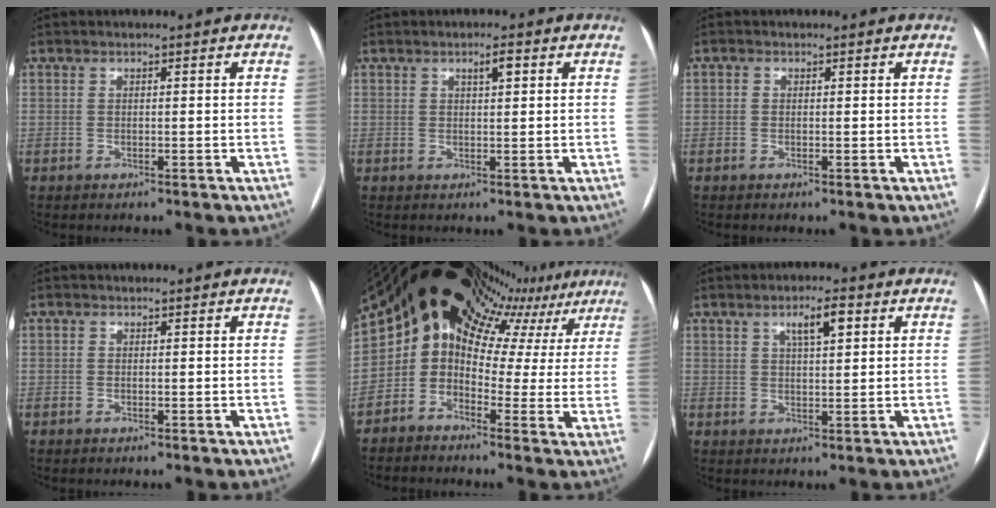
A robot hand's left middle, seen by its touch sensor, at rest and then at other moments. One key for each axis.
{"total": 1.3, "fx": 0.6, "fy": 0.3, "fz": 1.1, "tx": -0.018, "ty": 0.003, "tz": 0.009}
{"total": 2.6, "fx": -1.7, "fy": -1.6, "fz": -1.2, "tx": 0.022, "ty": -0.014, "tz": -0.025}
{"total": 2.9, "fx": -1.7, "fy": -1.9, "fz": -1.3, "tx": 0.021, "ty": -0.015, "tz": -0.023}
{"total": 17.7, "fx": 13.3, "fy": 9.0, "fz": 7.5, "tx": -0.151, "ty": 0.064, "tz": 0.172}
{"total": 4.2, "fx": 2.0, "fy": 0.9, "fz": 3.6, "tx": -0.064, "ty": 0.006, "tz": 0.034}